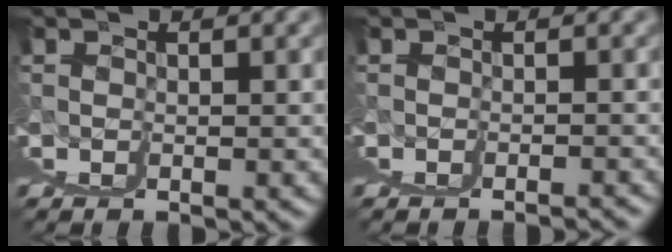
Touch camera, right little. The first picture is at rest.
{"total": 2.1, "force": [-0.8, -1.7, -1.1], "torque": [0.017, 0.009, -0.014]}